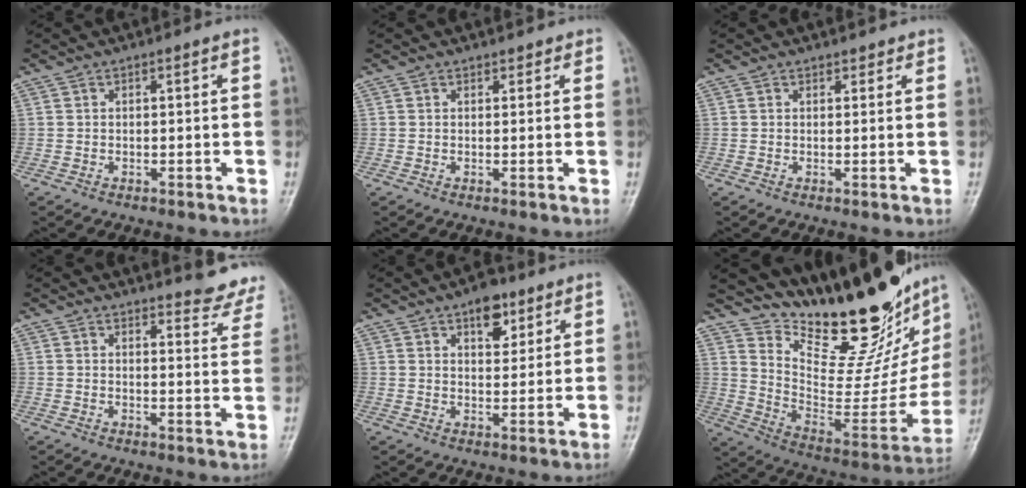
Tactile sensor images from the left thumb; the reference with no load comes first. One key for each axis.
{"total": 1.1, "fx": 0.8, "fy": 0.7, "fz": 0.0, "tx": 0.012, "ty": -0.004, "tz": 0.005}
{"total": 1.3, "fx": 1.0, "fy": 0.8, "fz": 0.1, "tx": 0.016, "ty": -0.006, "tz": 0.008}
{"total": 10.8, "fx": 10.4, "fy": 2.3, "fz": 1.8, "tx": 0.018, "ty": -0.089, "tz": 0.096}
{"total": 6.6, "fx": 3.9, "fy": 3.7, "fz": 3.9, "tx": -0.028, "ty": -0.017, "tz": 0.055}
{"total": 28.9, "fx": 23.1, "fy": 9.0, "fz": 14.9, "tx": -0.191, "ty": -0.155, "tz": 0.346}